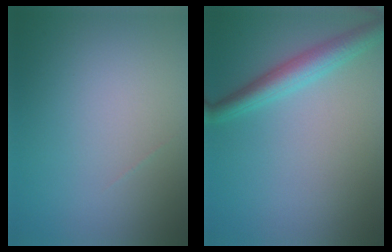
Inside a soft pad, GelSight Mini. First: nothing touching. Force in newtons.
{"total": 3.7, "press": 3.7, "slide": 0.1}